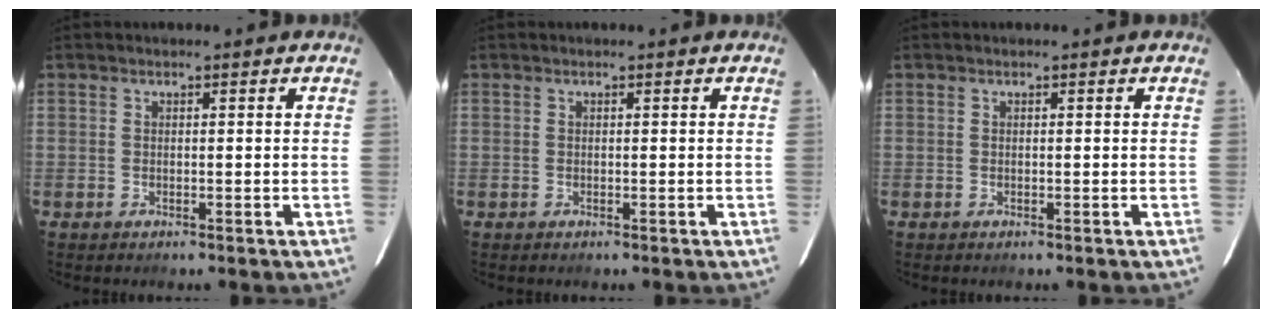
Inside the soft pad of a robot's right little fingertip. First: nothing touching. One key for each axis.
{"total": 0.0}
{"total": 0.0}